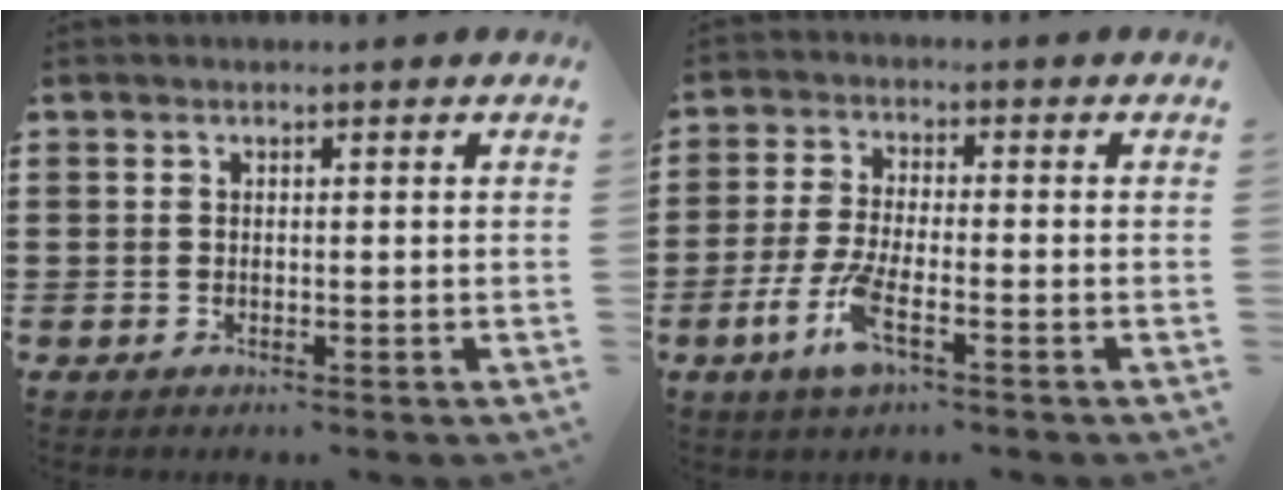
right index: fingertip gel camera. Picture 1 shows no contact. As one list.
[{"total": 6.5, "force": [-3.2, 1.4, 5.4], "torque": [-0.130, -0.019, -0.062]}]